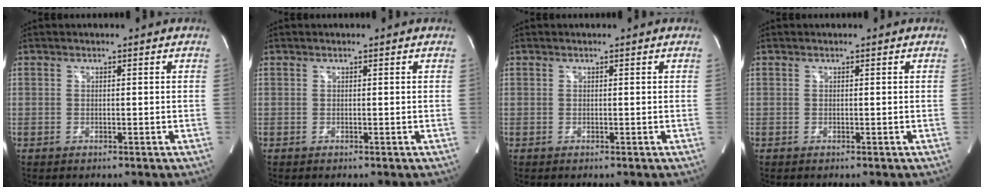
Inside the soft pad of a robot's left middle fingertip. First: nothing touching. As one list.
[{"total": 0.0}, {"total": 0.0}, {"total": 0.0}]